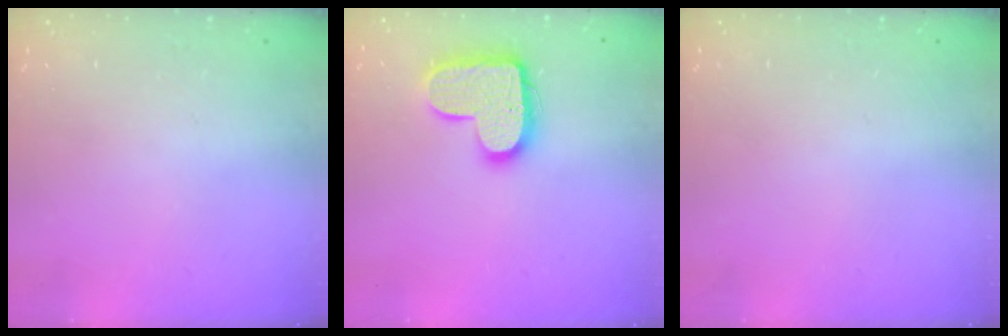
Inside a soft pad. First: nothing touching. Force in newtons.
{"total": 14.9, "press": 14.9, "slide": 1.0}
{"total": 0.0}